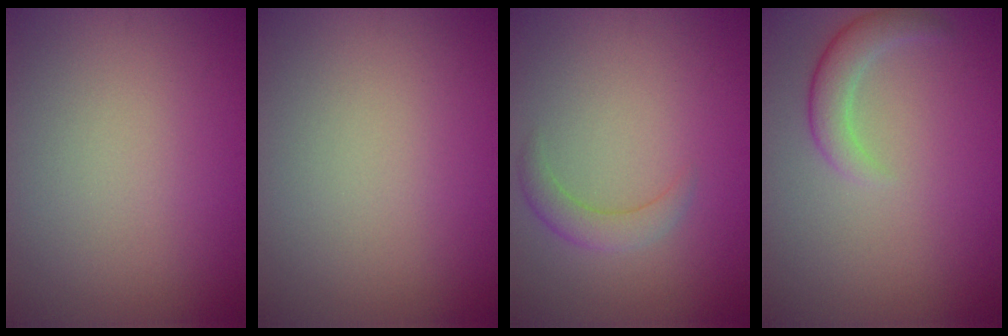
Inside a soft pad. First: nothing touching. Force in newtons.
{"total": 0.0}
{"total": 2.0, "press": 2.0, "slide": 0.0}
{"total": 2.5, "press": 2.5, "slide": 0.3}